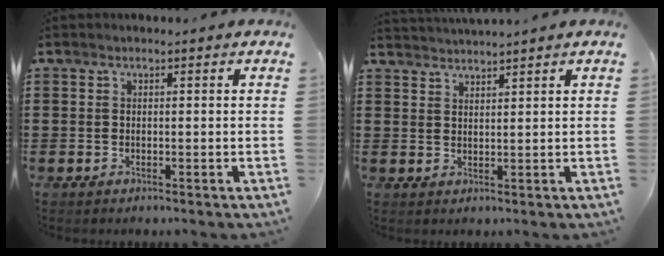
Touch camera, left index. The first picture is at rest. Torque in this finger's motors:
{"motor_torque": [0.09, 0.09, 0.30, 0.11]}